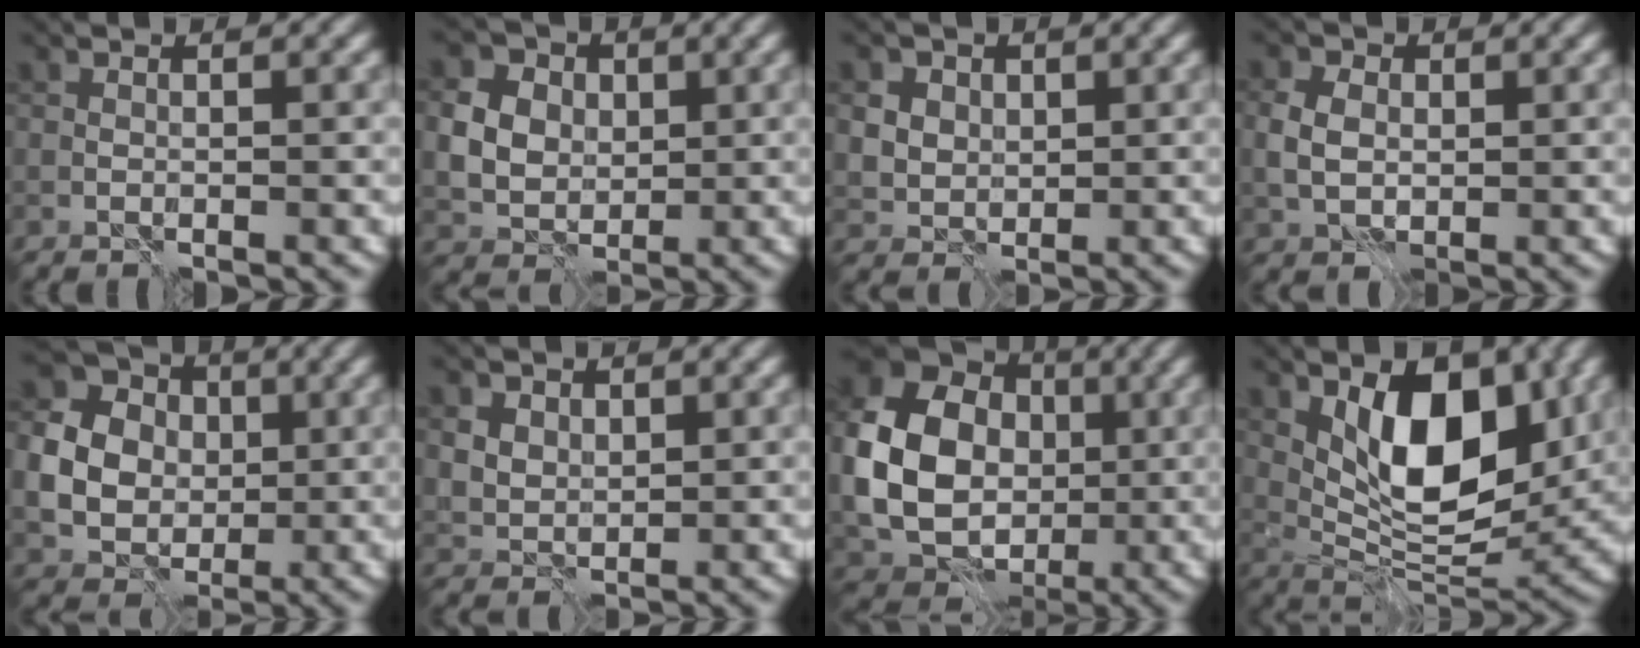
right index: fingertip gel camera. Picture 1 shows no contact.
{"total": 7.5, "force": [2.3, 6.4, 3.3], "torque": [-0.074, 0.027, 0.041]}
{"total": 5.1, "force": [2.4, 4.1, 1.8], "torque": [-0.047, 0.013, 0.039]}
{"total": 2.7, "force": [0.4, 2.2, 1.4], "torque": [-0.038, 0.002, 0.008]}
{"total": 6.6, "force": [0.4, 5.9, 2.9], "torque": [-0.075, 0.000, 0.002]}
{"total": 2.6, "force": [1.5, 2.0, 0.8], "torque": [-0.022, -0.006, 0.034]}
{"total": 12.8, "force": [0.4, 10.6, 7.2], "torque": [-0.152, -0.005, 0.002]}
{"total": 9.7, "force": [3.1, 5.0, 7.8], "torque": [-0.120, -0.011, 0.051]}